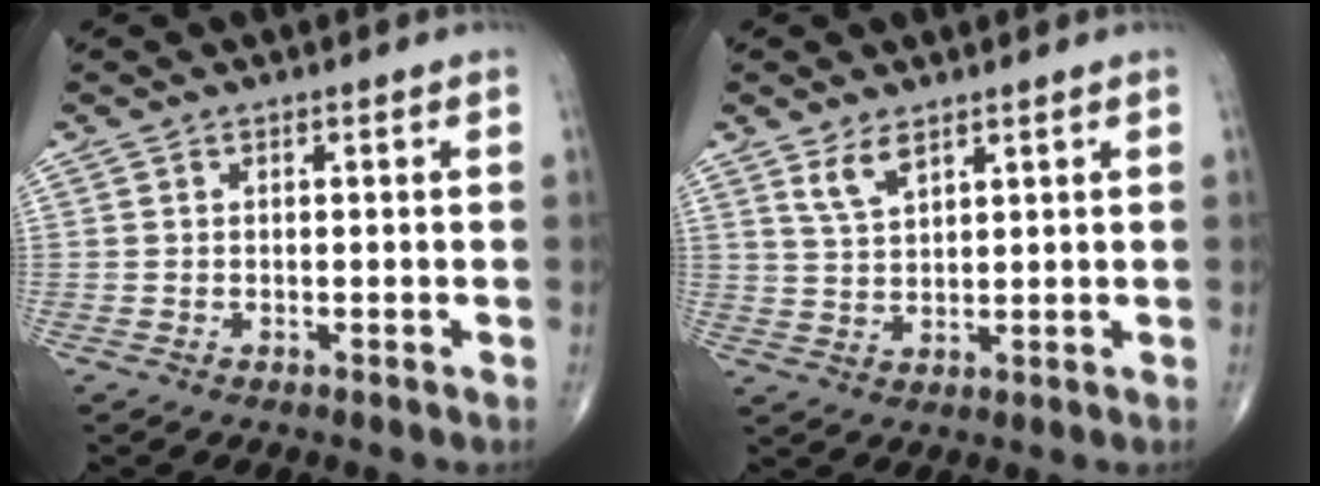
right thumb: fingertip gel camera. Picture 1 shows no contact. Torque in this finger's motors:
{"motor_torque": [-0.77, 1.01, 0.31, 0.43, 0.05]}